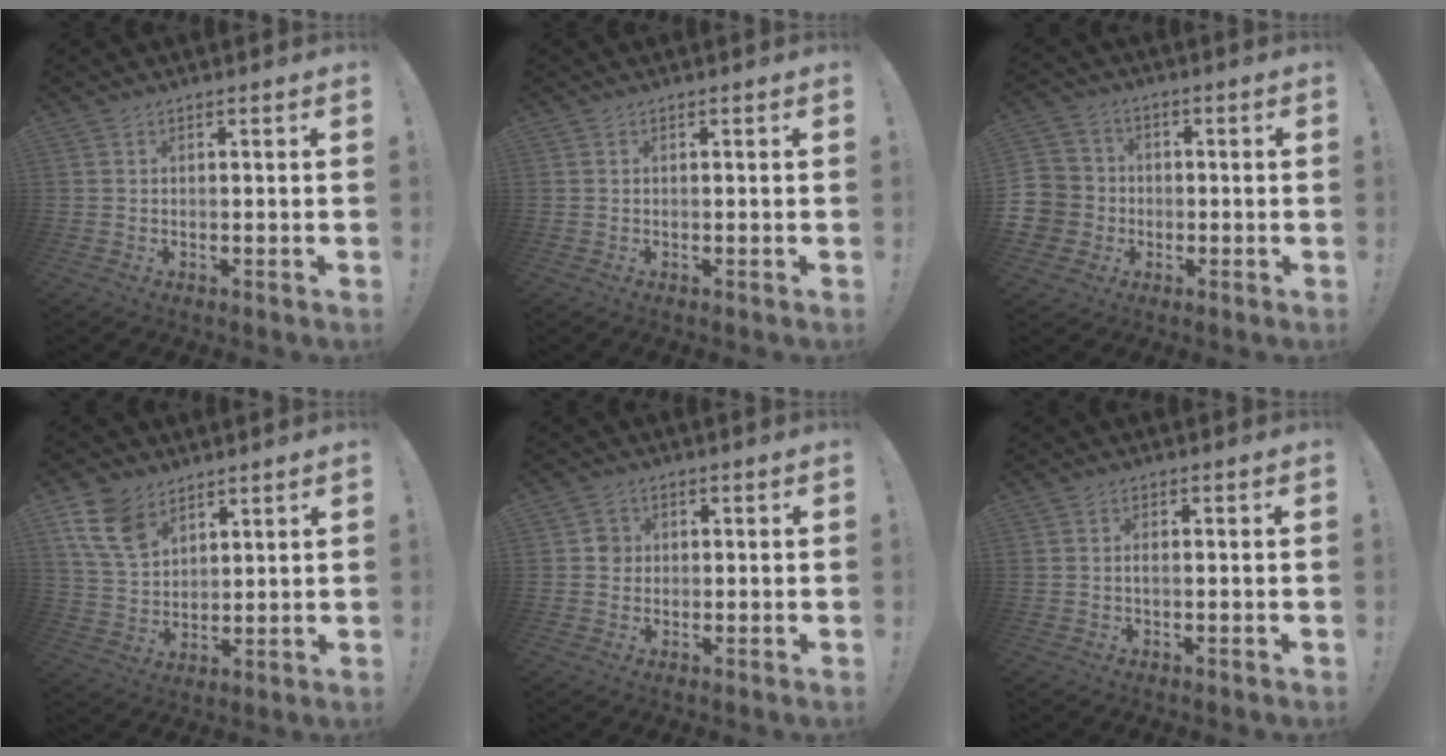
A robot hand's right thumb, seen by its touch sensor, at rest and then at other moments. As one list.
[{"total": 0.0}, {"total": 8.3, "force": [-1.8, 7.9, 1.8], "torque": [-0.046, 0.019, -0.030]}, {"total": 12.0, "force": [7.3, 7.5, 5.9], "torque": [-0.119, -0.025, 0.149]}, {"total": 3.5, "force": [0.0, 3.3, 1.0], "torque": [-0.005, 0.005, -0.001]}, {"total": 1.1, "force": [-0.4, 0.1, 1.0], "torque": [-0.026, 0.004, -0.006]}]